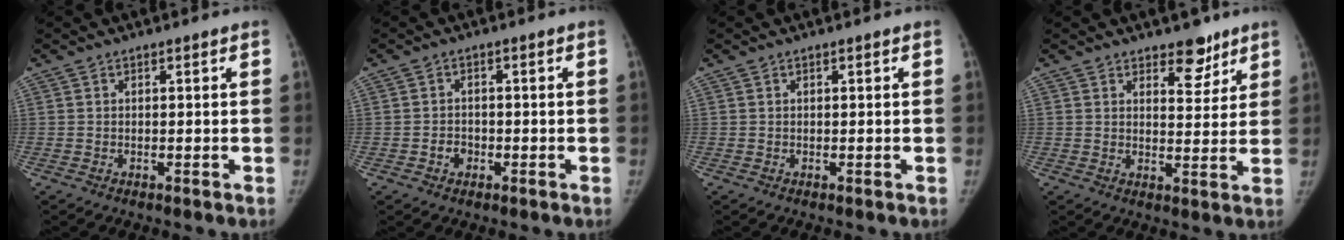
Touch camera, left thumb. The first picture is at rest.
{"total": 2.6, "force": [-1.1, 2.1, 1.0], "torque": [-0.006, 0.012, -0.018]}
{"total": 0.0}
{"total": 5.9, "force": [4.3, 3.0, 2.8], "torque": [-0.007, -0.029, 0.062]}